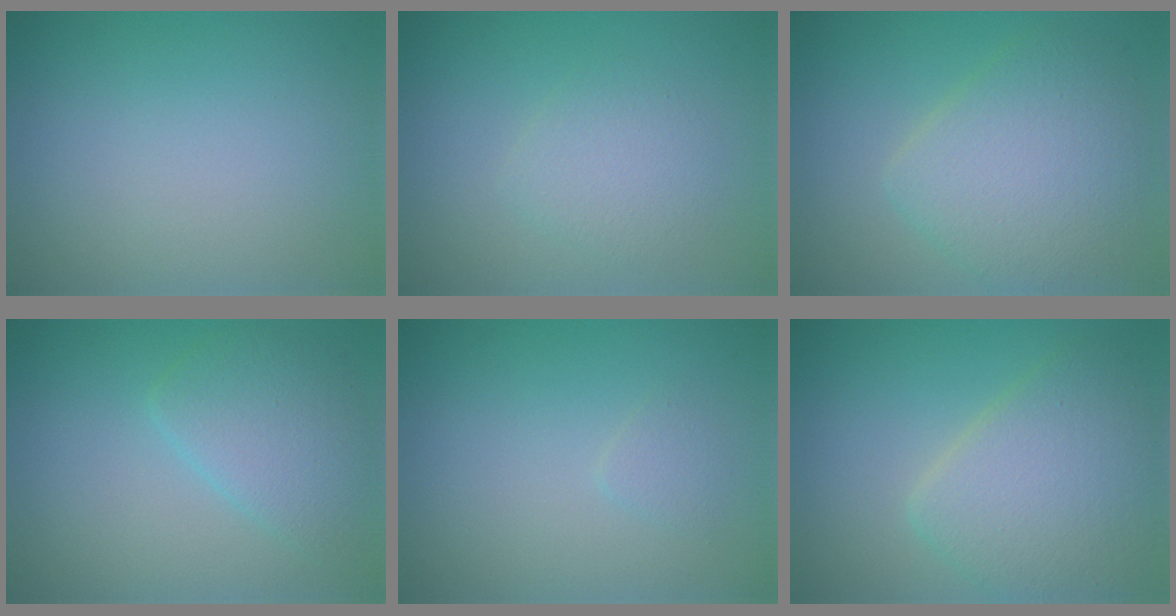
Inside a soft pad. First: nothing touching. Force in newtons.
{"total": 2.3, "press": 2.3, "slide": 0.1}
{"total": 5.9, "press": 5.9, "slide": 0.1}
{"total": 3.6, "press": 3.6, "slide": 0.1}
{"total": 0.8, "press": 0.8, "slide": 0.0}
{"total": 6.0, "press": 5.9, "slide": 0.4}